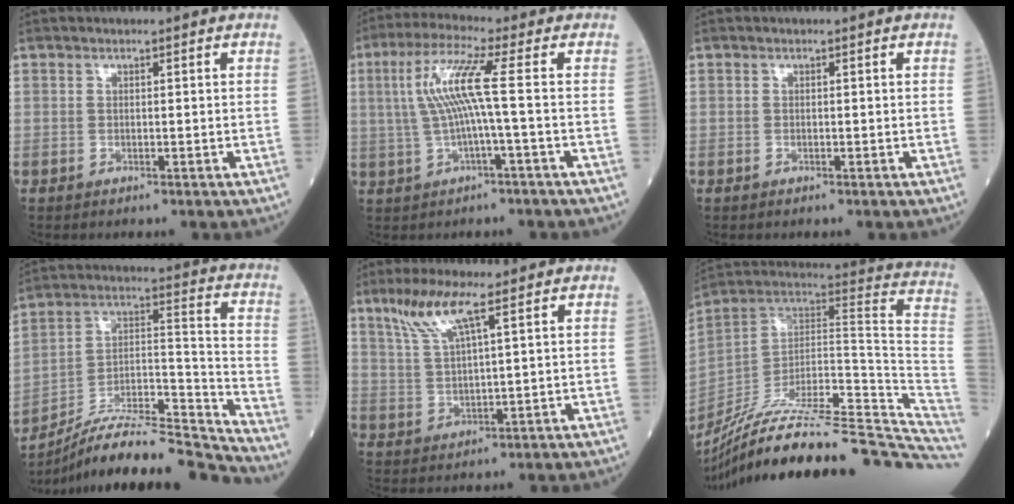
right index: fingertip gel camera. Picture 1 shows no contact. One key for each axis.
{"total": 7.9, "fx": 0.5, "fy": -0.5, "fz": 7.9, "tx": -0.169, "ty": 0.021, "tz": 0.010}
{"total": 0.0}
{"total": 19.6, "fx": -18.6, "fy": 0.5, "fz": 6.2, "tx": -0.115, "ty": 0.029, "tz": -0.316}
{"total": 7.1, "fx": 4.3, "fy": 0.3, "fz": 5.6, "tx": -0.125, "ty": 0.003, "tz": 0.092}
{"total": 32.8, "fx": -27.7, "fy": 3.6, "fz": 17.2, "tx": -0.181, "ty": -0.013, "tz": -0.407}